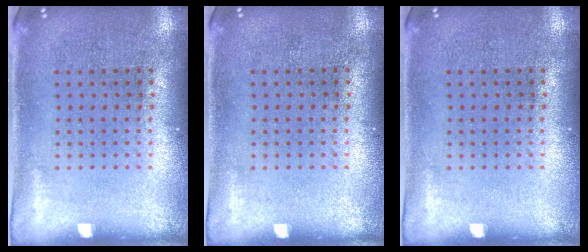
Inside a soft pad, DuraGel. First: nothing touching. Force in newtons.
{"total": 0.0}
{"total": 0.0}